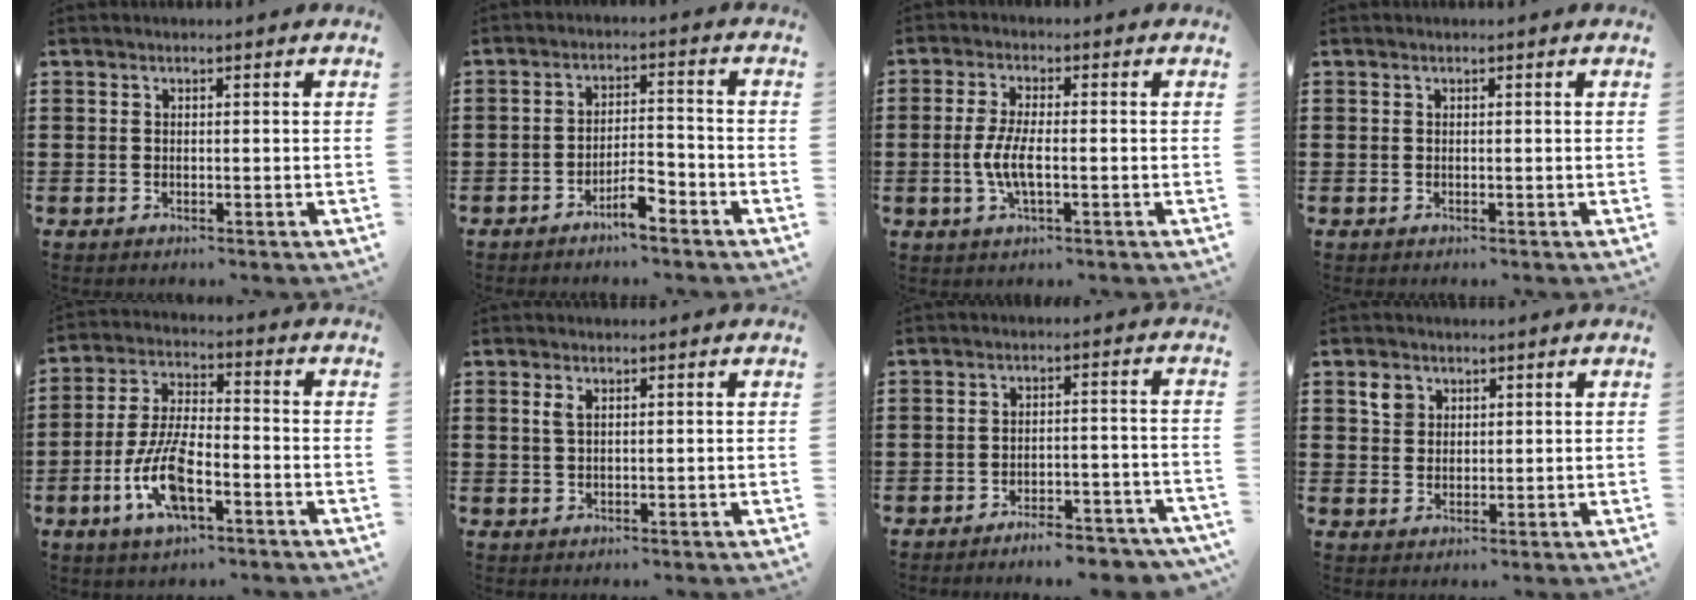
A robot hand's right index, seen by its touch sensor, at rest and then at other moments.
{"total": 4.9, "force": [-3.5, 1.3, 3.2], "torque": [-0.060, 0.009, -0.066]}
{"total": 5.1, "force": [-1.2, 1.5, 4.7], "torque": [-0.110, -0.003, -0.031]}
{"total": 0.0}
{"total": 10.0, "force": [-4.1, 3.8, 8.4], "torque": [-0.186, -0.004, -0.077]}
{"total": 1.5, "force": [0.6, 0.7, 1.2], "torque": [-0.028, 0.003, 0.010]}
{"total": 4.6, "force": [-4.5, 0.3, 1.2], "torque": [-0.021, 0.004, -0.087]}
{"total": 2.8, "force": [1.5, 2.3, 0.7], "torque": [-0.023, 0.011, 0.028]}